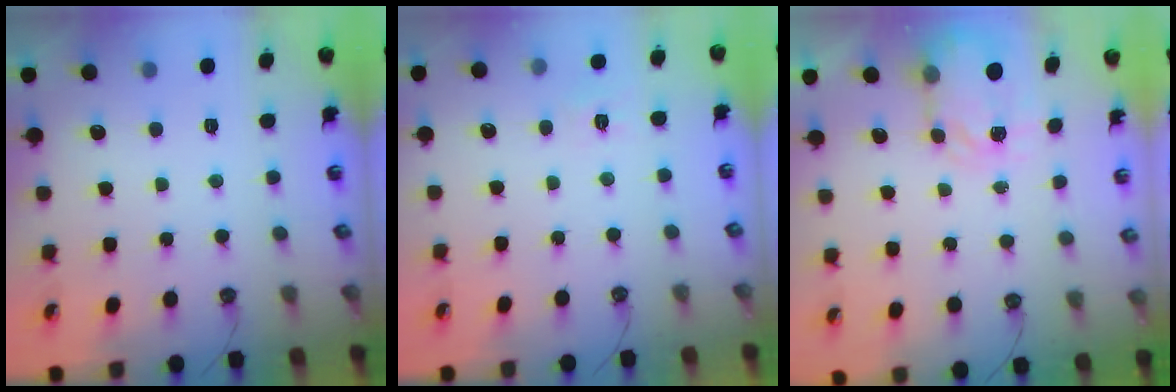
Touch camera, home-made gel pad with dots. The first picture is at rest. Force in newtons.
{"total": 3.7, "press": 3.7, "slide": 0.4}
{"total": 4.9, "press": 4.9, "slide": 0.1}